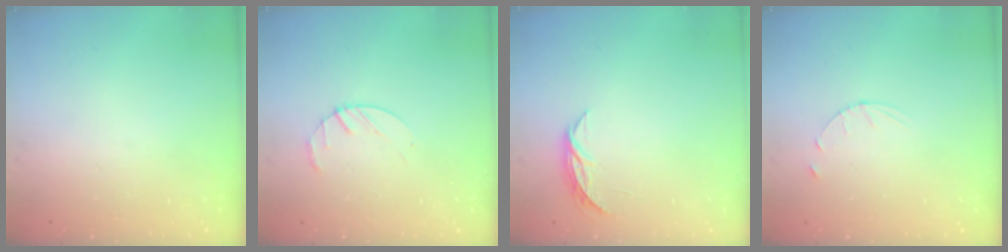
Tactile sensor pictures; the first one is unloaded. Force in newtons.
{"total": 3.2, "press": 3.2, "slide": 0.5}
{"total": 4.8, "press": 4.7, "slide": 0.5}
{"total": 3.0, "press": 2.9, "slide": 0.4}